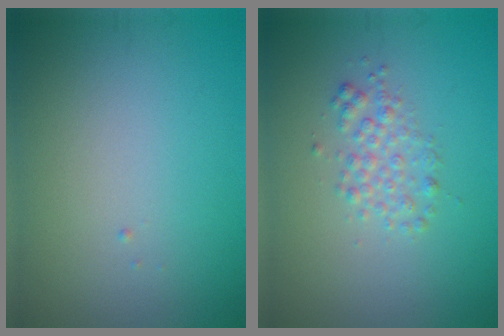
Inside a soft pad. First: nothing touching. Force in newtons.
{"total": 2.0, "press": 2.0, "slide": 0.0}